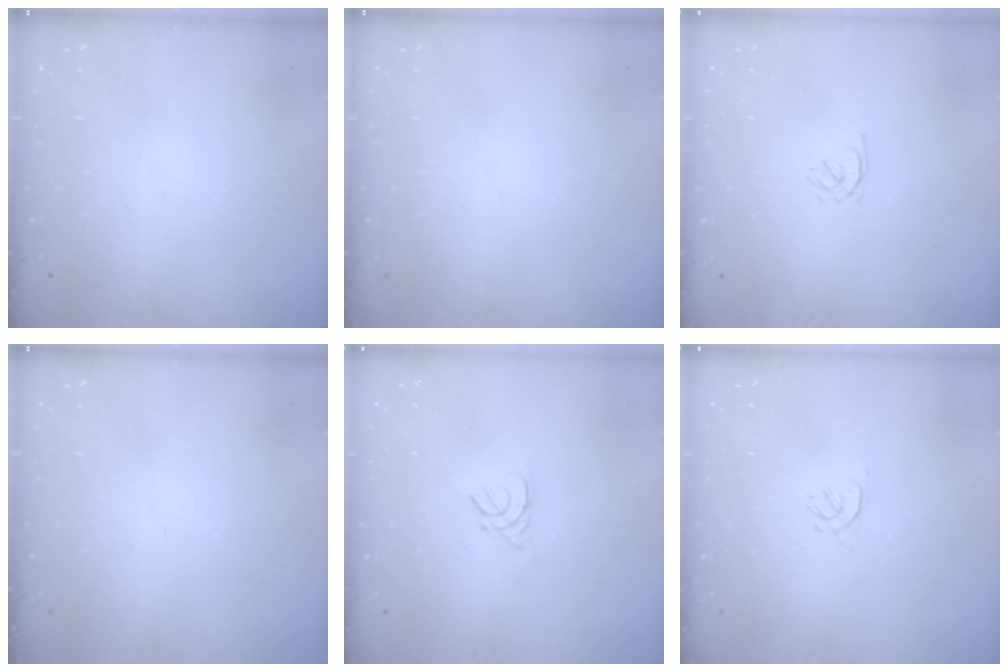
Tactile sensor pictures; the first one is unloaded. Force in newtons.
{"total": 0.0}
{"total": 0.9, "press": 0.8, "slide": 0.4}
{"total": 0.0}
{"total": 2.7, "press": 2.7, "slide": 0.5}
{"total": 1.2, "press": 1.2, "slide": 0.4}